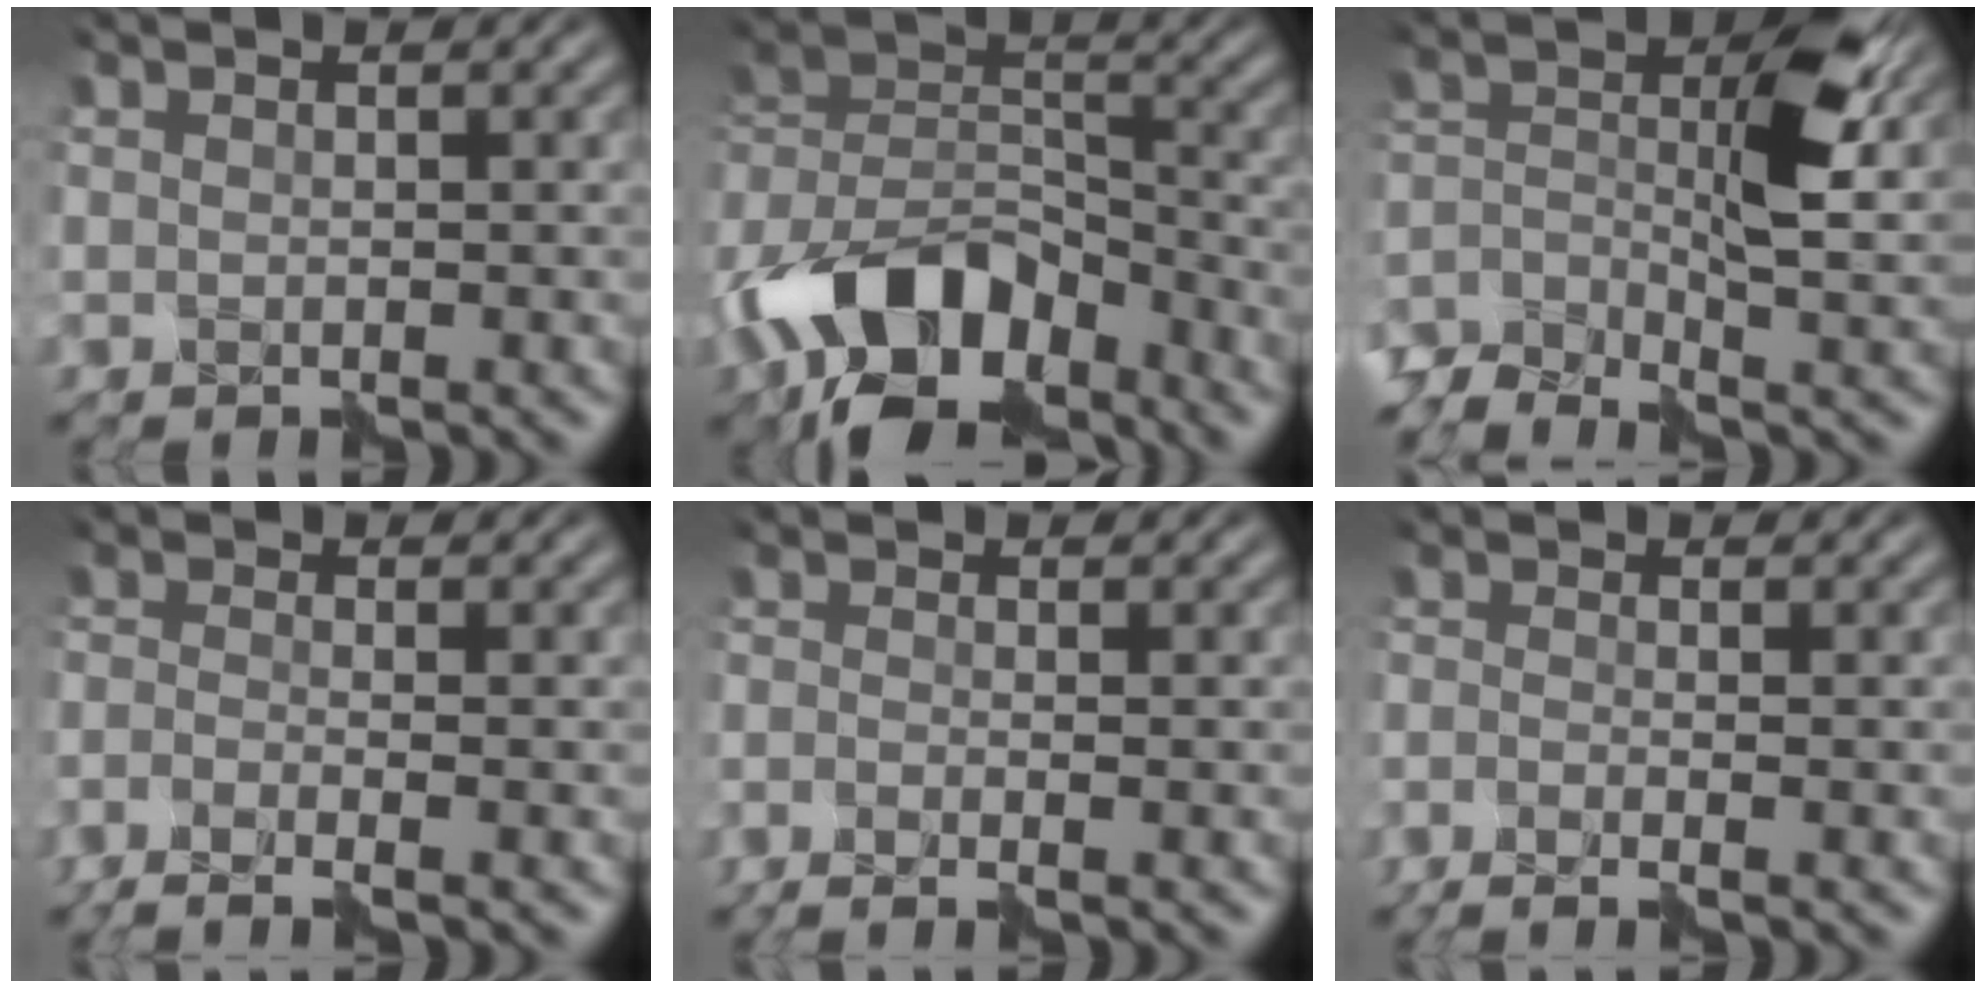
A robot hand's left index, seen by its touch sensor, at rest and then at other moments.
{"total": 12.4, "force": [-8.0, 6.7, 6.6], "torque": [-0.135, 0.009, -0.148]}
{"total": 4.8, "force": [-2.8, 1.3, 3.6], "torque": [-0.073, 0.000, -0.069]}
{"total": 2.9, "force": [-2.0, -0.1, 2.1], "torque": [-0.041, 0.002, -0.040]}
{"total": 1.7, "force": [-1.1, -0.4, 1.2], "torque": [-0.026, 0.003, -0.019]}
{"total": 2.1, "force": [-1.4, -0.3, 1.5], "torque": [-0.031, 0.003, -0.025]}